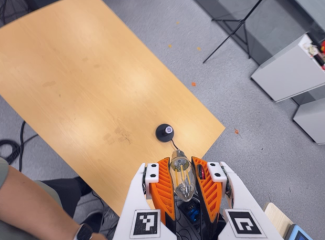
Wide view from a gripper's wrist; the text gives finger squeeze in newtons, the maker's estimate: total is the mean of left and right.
{"total": 20.1, "left": 21.7, "right": 18.4}